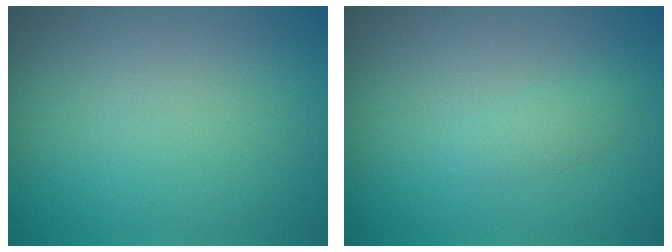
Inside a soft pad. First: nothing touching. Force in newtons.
{"total": 0.8, "press": 0.8, "slide": 0.1}